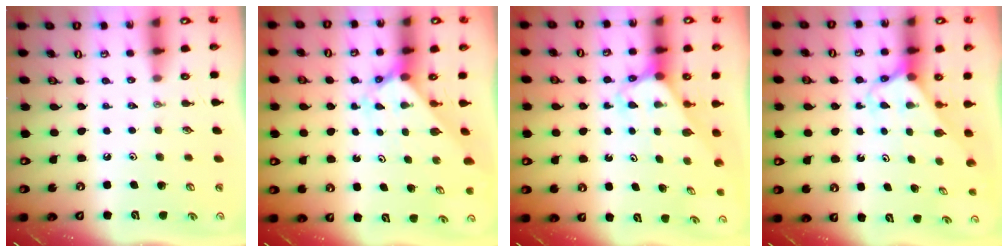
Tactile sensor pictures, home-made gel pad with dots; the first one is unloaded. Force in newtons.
{"total": 2.0, "press": 2.0, "slide": 0.1}
{"total": 2.8, "press": 2.8, "slide": 0.2}
{"total": 2.5, "press": 2.5, "slide": 0.2}